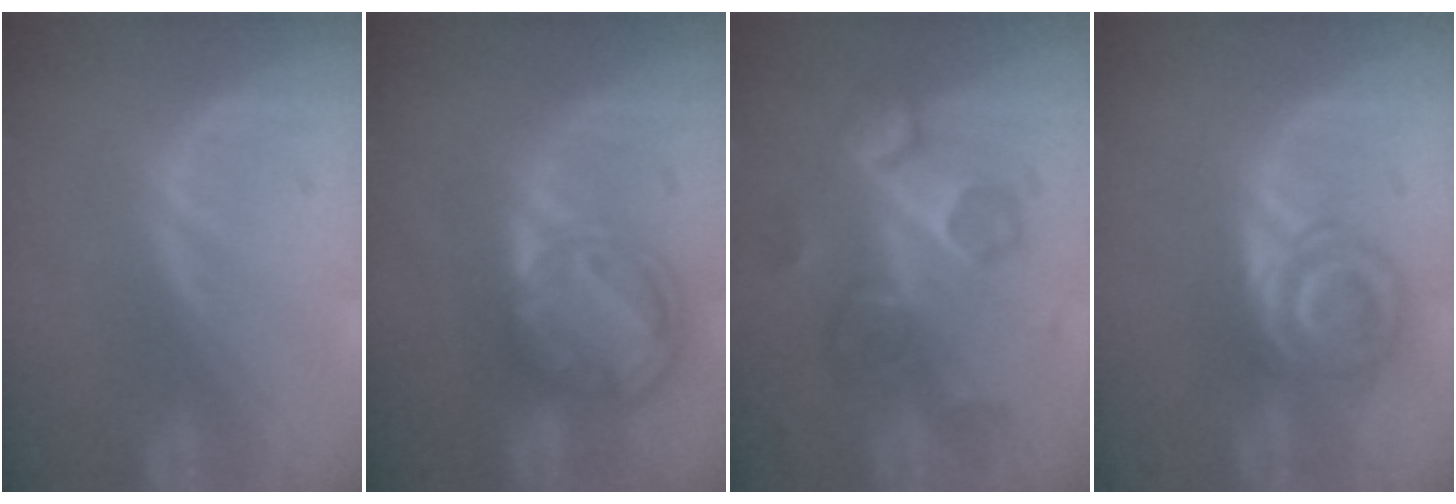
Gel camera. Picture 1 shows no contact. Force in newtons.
{"total": 8.6, "press": 7.2, "slide": 4.6}
{"total": 8.5, "press": 7.7, "slide": 3.6}
{"total": 6.7, "press": 5.9, "slide": 3.2}